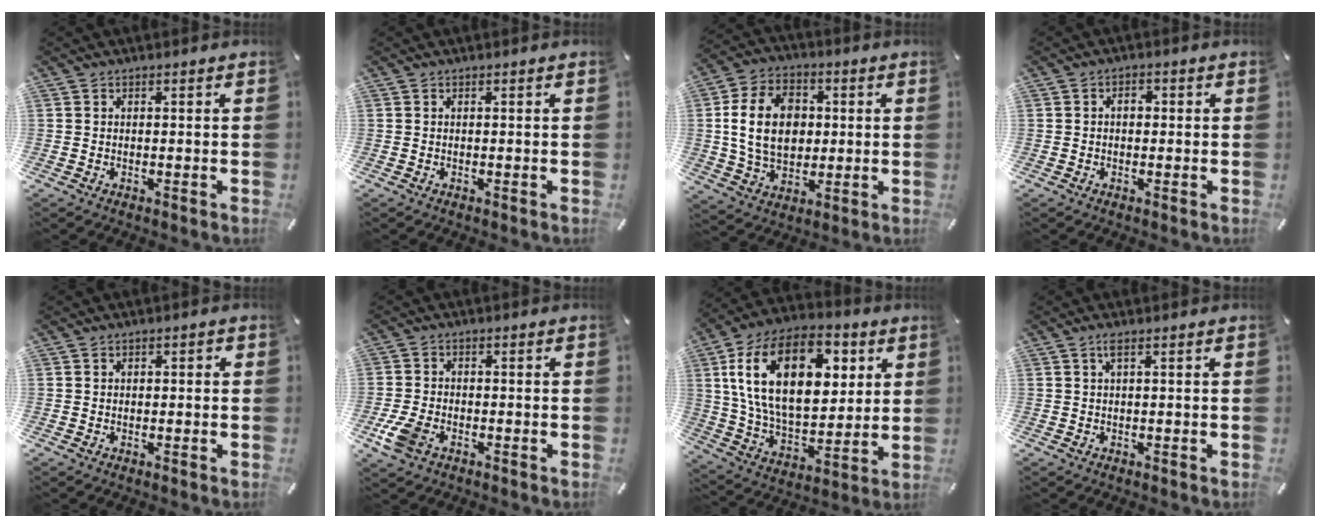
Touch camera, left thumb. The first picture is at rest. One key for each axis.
{"total": 0.0}
{"total": 14.9, "fx": 1.4, "fy": 11.2, "fz": 9.6, "tx": -0.198, "ty": 0.016, "tz": 0.025}
{"total": 2.1, "fx": 0.0, "fy": 1.5, "fz": 1.5, "tx": -0.021, "ty": 0.005, "tz": -0.004}
{"total": 0.8, "fx": -0.1, "fy": 0.7, "fz": 0.4, "tx": -0.008, "ty": 0.006, "tz": -0.005}
{"total": 6.1, "fx": -2.7, "fy": 3.9, "fz": 4.0, "tx": -0.099, "ty": 0.004, "tz": -0.053}
{"total": 25.0, "fx": 8.3, "fy": 15.4, "fz": 17.8, "tx": -0.340, "ty": -0.019, "tz": 0.136}
{"total": 1.7, "fx": 0.6, "fy": 0.2, "fz": 1.6, "tx": -0.034, "ty": 0.001, "tz": 0.009}